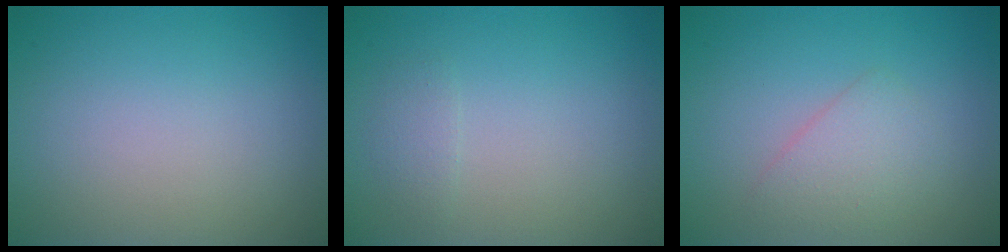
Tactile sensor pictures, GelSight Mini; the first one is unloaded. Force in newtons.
{"total": 0.9, "press": 0.9, "slide": 0.0}
{"total": 2.2, "press": 2.2, "slide": 0.1}